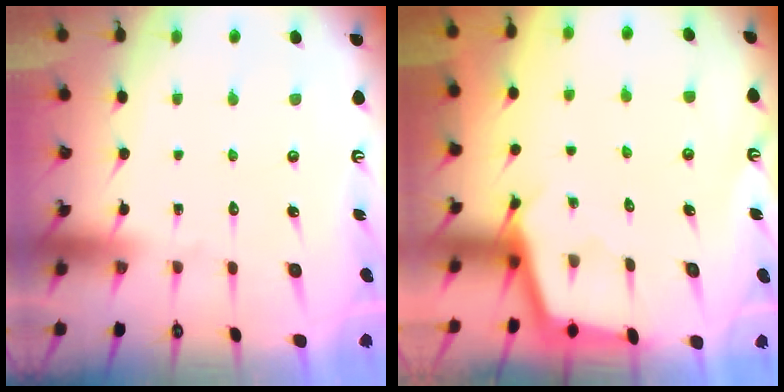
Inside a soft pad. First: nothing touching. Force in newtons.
{"total": 2.5, "press": 2.5, "slide": 0.2}